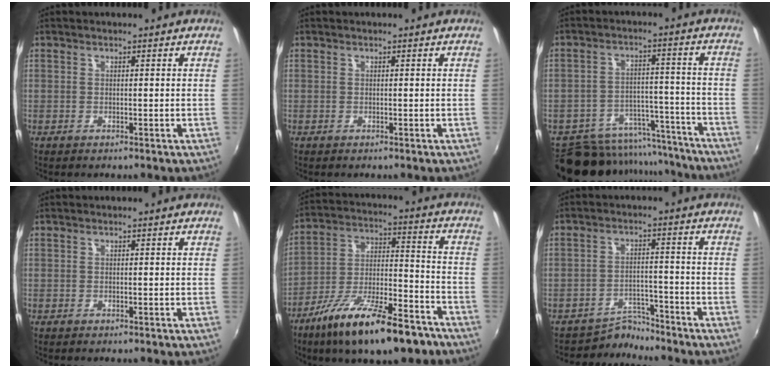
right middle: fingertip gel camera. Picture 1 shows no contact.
{"total": 0.0}
{"total": 16.8, "force": [-14.5, 7.3, 4.2], "torque": [-0.092, 0.038, -0.186]}
{"total": 0.0}
{"total": 19.9, "force": [-13.4, 5.8, 13.5], "torque": [-0.243, -0.027, -0.215]}
{"total": 4.4, "force": [-4.2, 0.7, -1.1], "torque": [0.015, 0.014, -0.069]}